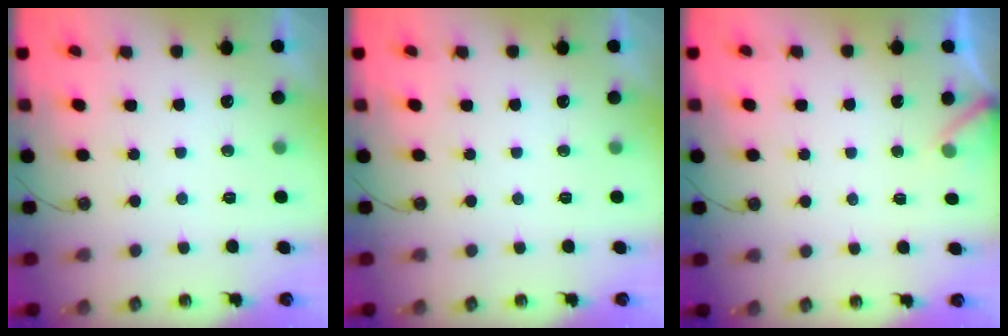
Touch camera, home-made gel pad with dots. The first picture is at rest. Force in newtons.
{"total": 0.0}
{"total": 4.4, "press": 4.4, "slide": 0.2}